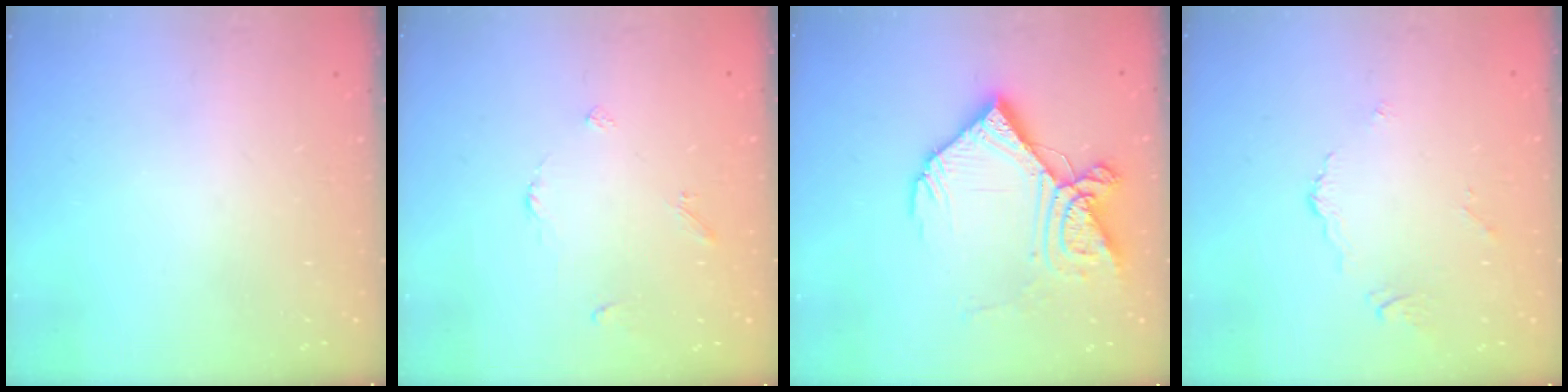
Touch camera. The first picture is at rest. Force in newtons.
{"total": 2.9, "press": 2.9, "slide": 0.5}
{"total": 17.2, "press": 17.0, "slide": 2.2}
{"total": 3.1, "press": 3.0, "slide": 0.8}